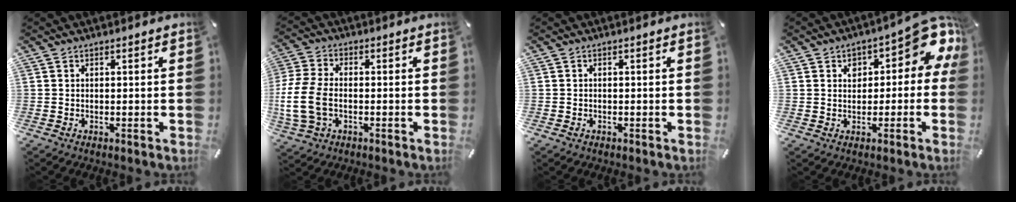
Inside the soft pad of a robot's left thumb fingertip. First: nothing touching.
{"total": 10.6, "force": [-2.0, 7.2, 7.5], "torque": [-0.167, 0.008, -0.033]}
{"total": 0.7, "force": [-0.3, 0.6, 0.4], "torque": [-0.008, 0.002, -0.007]}
{"total": 10.1, "force": [4.9, 6.2, 6.3], "torque": [-0.074, -0.044, 0.081]}